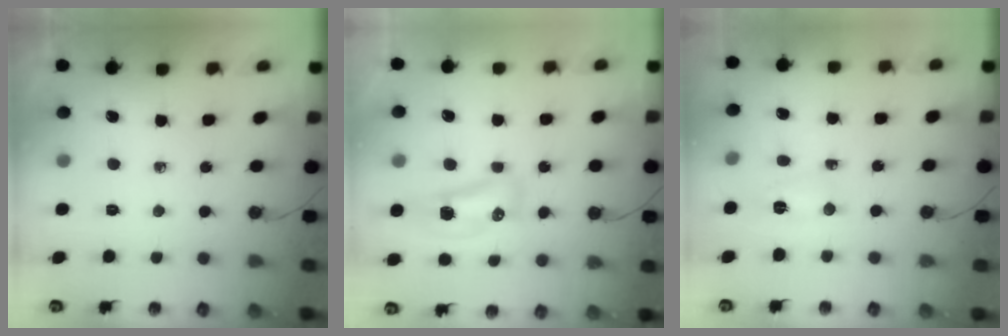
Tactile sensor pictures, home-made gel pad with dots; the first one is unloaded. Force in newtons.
{"total": 12.0, "press": 9.9, "slide": 6.8}
{"total": 3.4, "press": 3.1, "slide": 1.4}